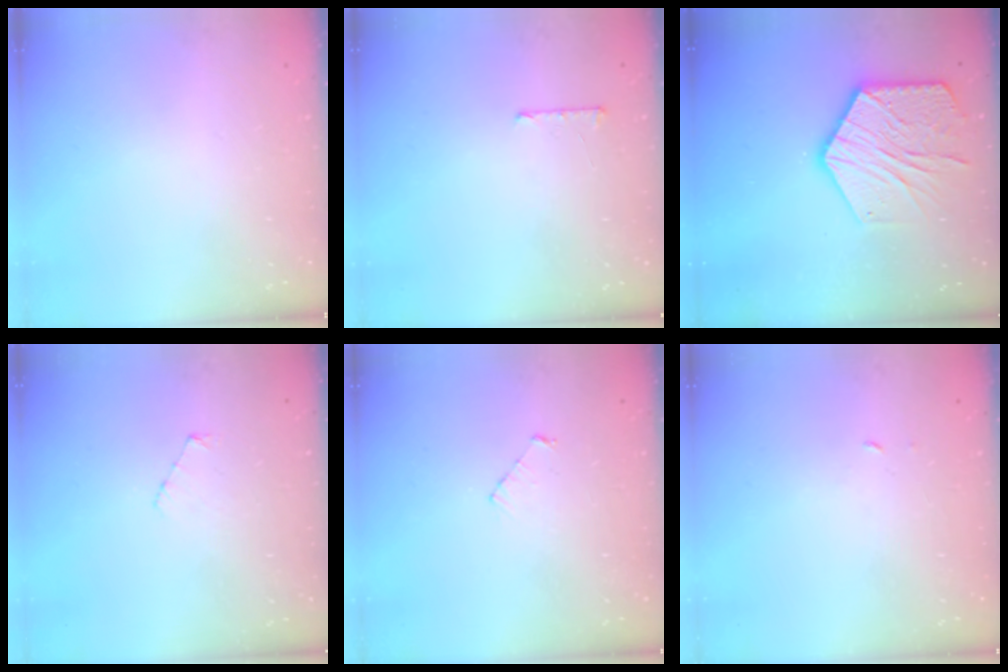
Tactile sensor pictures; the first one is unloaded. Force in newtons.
{"total": 4.6, "press": 4.6, "slide": 0.5}
{"total": 17.4, "press": 17.4, "slide": 1.3}
{"total": 3.0, "press": 3.0, "slide": 0.3}
{"total": 3.4, "press": 3.3, "slide": 0.3}
{"total": 1.9, "press": 1.9, "slide": 0.1}